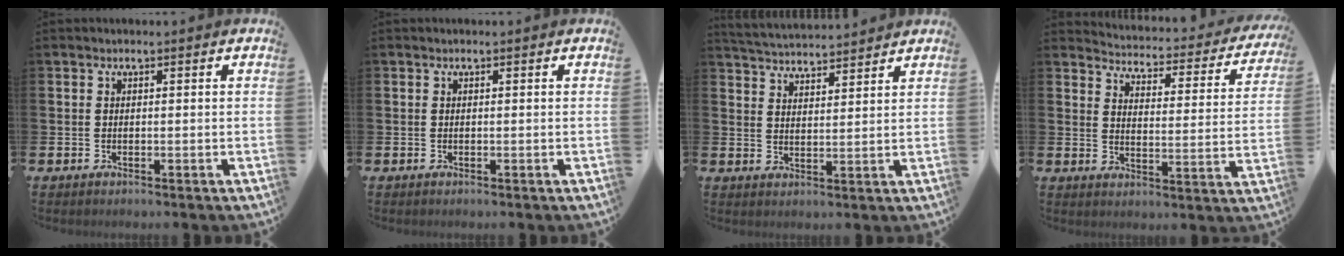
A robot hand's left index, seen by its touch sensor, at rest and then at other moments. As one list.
[{"total": 0.0}, {"total": 4.5, "force": [4.5, 0.1, -0.2], "torque": [-0.015, -0.028, 0.082]}, {"total": 3.6, "force": [3.4, 0.9, 0.7], "torque": [-0.030, -0.039, 0.048]}]